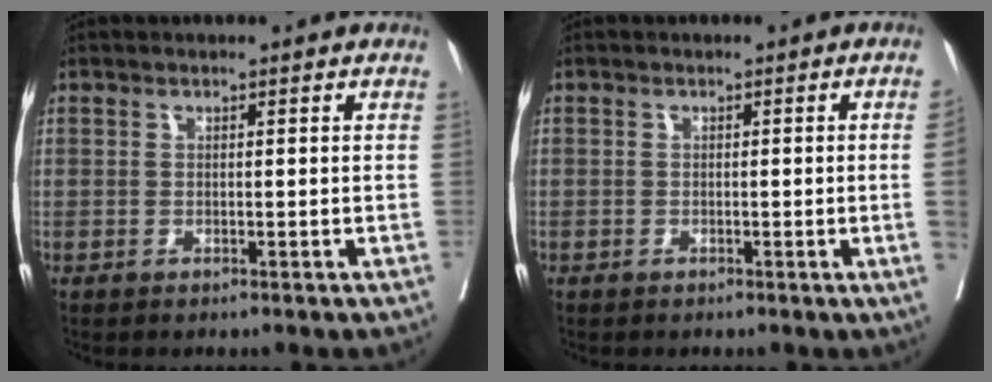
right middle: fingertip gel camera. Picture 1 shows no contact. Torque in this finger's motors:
{"motor_torque": [0.03, -0.24, -0.73, -0.21]}